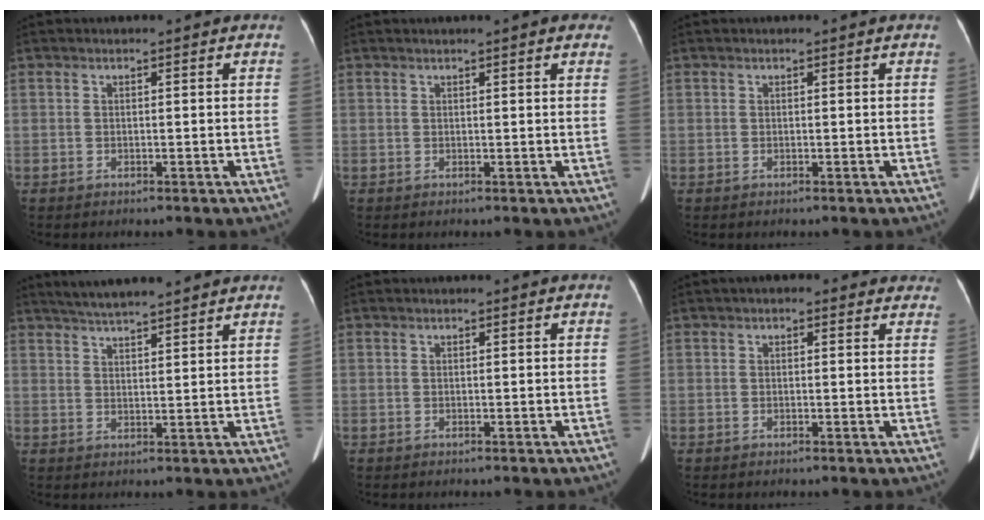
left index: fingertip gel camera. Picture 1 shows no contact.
{"total": 3.6, "force": [2.7, 0.4, 2.4], "torque": [-0.025, 0.019, 0.028]}
{"total": 0.0}
{"total": 9.5, "force": [8.5, 0.5, 4.3], "torque": [-0.071, 0.027, 0.123]}
{"total": 0.0}
{"total": 4.8, "force": [3.7, 2.1, 2.3], "torque": [-0.011, 0.020, 0.032]}